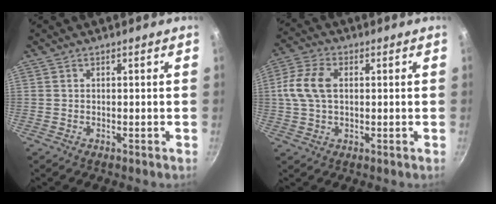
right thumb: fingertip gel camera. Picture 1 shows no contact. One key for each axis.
{"total": 8.6, "fx": 1.2, "fy": 5.4, "fz": 6.6, "tx": -0.134, "ty": 0.016, "tz": 0.018}